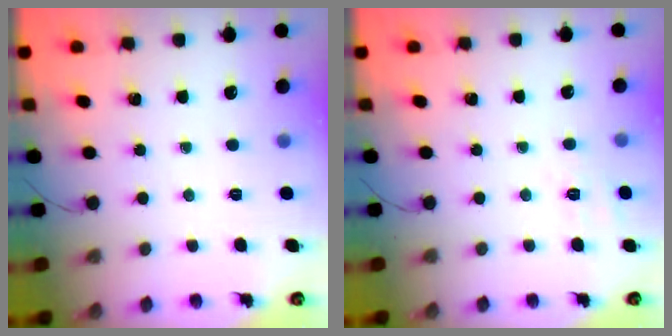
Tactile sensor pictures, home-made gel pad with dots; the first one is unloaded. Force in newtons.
{"total": 5.1, "press": 4.8, "slide": 1.8}